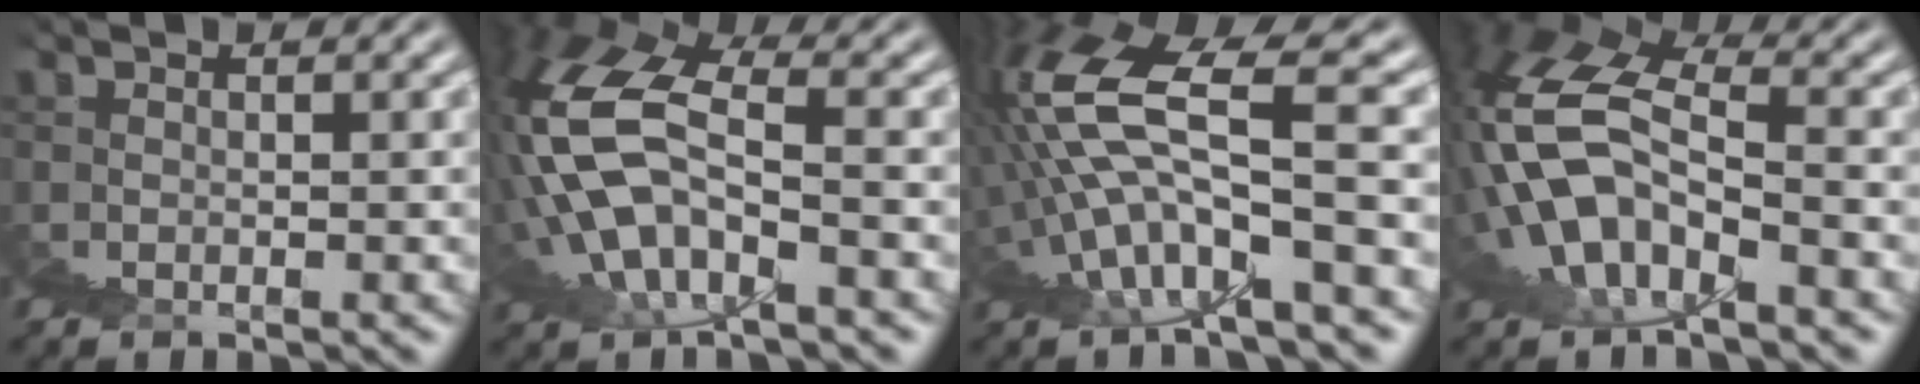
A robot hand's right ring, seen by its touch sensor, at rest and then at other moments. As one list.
[{"total": 10.0, "force": [3.1, 6.7, 6.8], "torque": [-0.144, 0.012, 0.038]}, {"total": 7.6, "force": [3.3, 1.5, 6.6], "torque": [-0.134, 0.023, 0.055]}, {"total": 13.1, "force": [3.7, 9.6, 8.1], "torque": [-0.163, 0.021, 0.037]}]